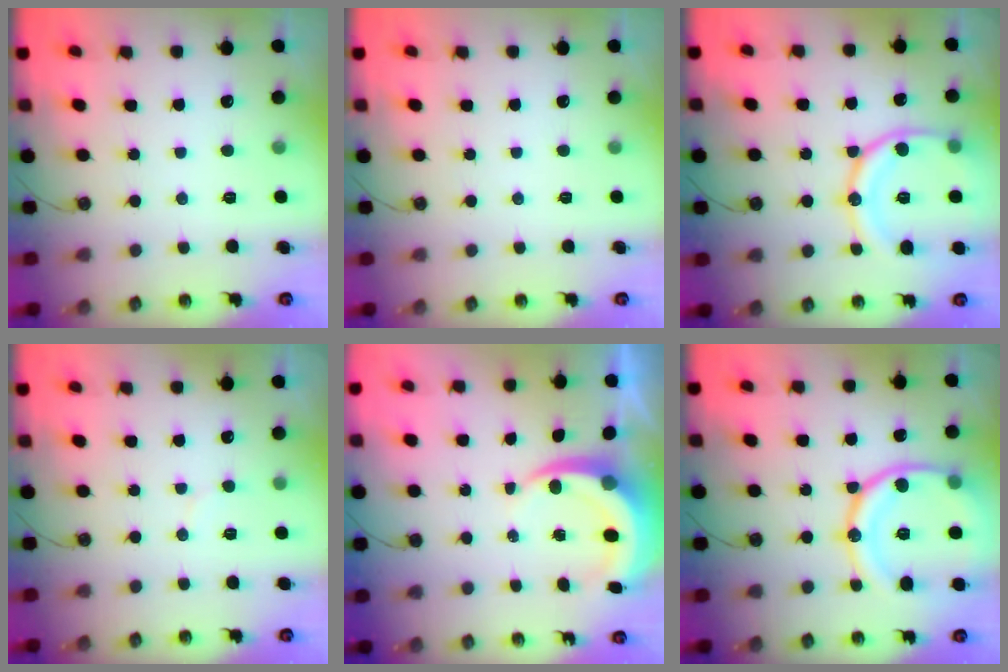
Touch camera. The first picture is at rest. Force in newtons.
{"total": 0.0}
{"total": 16.9, "press": 16.8, "slide": 1.8}
{"total": 4.9, "press": 4.9, "slide": 0.3}
{"total": 6.3, "press": 6.3, "slide": 0.8}
{"total": 20.2, "press": 20.1, "slide": 2.4}